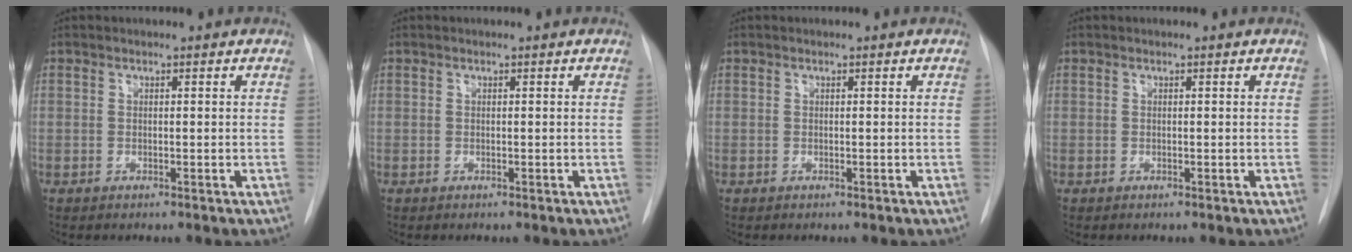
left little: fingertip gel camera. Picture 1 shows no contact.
{"total": 0.0}
{"total": 0.0}
{"total": 0.0}